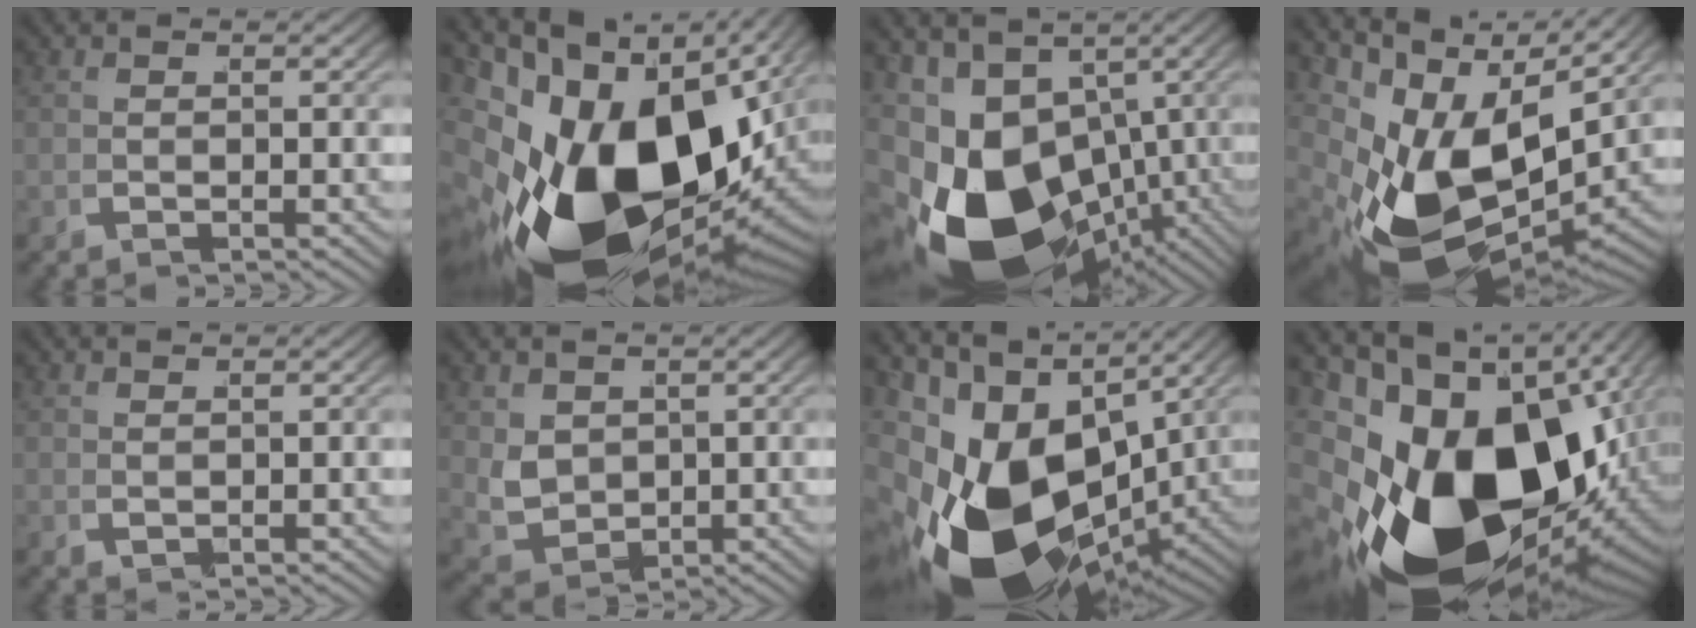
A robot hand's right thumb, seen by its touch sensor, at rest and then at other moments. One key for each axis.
{"total": 23.6, "fx": -2.0, "fy": 13.6, "fz": 19.1, "tx": -0.348, "ty": -0.059, "tz": 0.002}
{"total": 19.4, "fx": -6.0, "fy": 13.0, "fz": 13.0, "tx": -0.258, "ty": -0.077, "tz": -0.061}
{"total": 15.6, "fx": -1.0, "fy": 9.0, "fz": 12.7, "tx": -0.271, "ty": -0.058, "tz": 0.020}
{"total": 1.0, "fx": 0.9, "fy": -0.5, "fz": -0.1, "tx": 0.008, "ty": 0.007, "tz": 0.018}
{"total": 4.9, "fx": 0.2, "fy": 3.8, "fz": 3.1, "tx": -0.086, "ty": -0.035, "tz": 0.025}
{"total": 19.3, "fx": -3.5, "fy": 12.0, "fz": 14.7, "tx": -0.286, "ty": -0.052, "tz": -0.024}
{"total": 26.1, "fx": -2.8, "fy": 15.6, "fz": 20.8, "tx": -0.378, "ty": -0.054, "tz": -0.016}